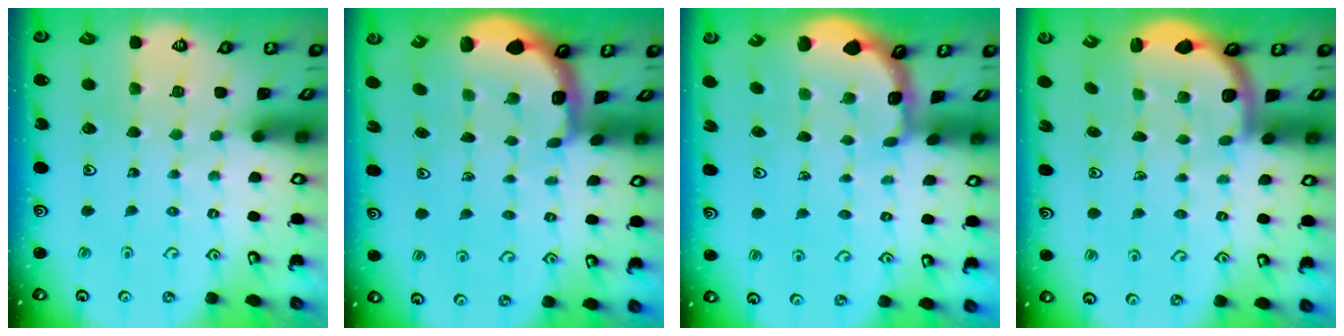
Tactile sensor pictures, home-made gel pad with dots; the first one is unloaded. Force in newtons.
{"total": 2.1, "press": 1.9, "slide": 0.8}
{"total": 1.8, "press": 1.8, "slide": 0.3}
{"total": 2.5, "press": 2.4, "slide": 0.7}